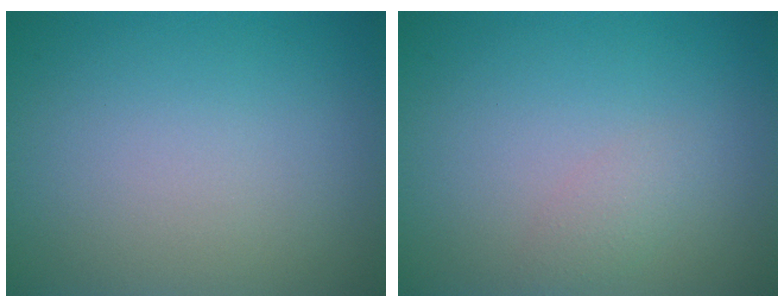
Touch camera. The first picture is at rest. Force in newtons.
{"total": 1.1, "press": 1.1, "slide": 0.1}